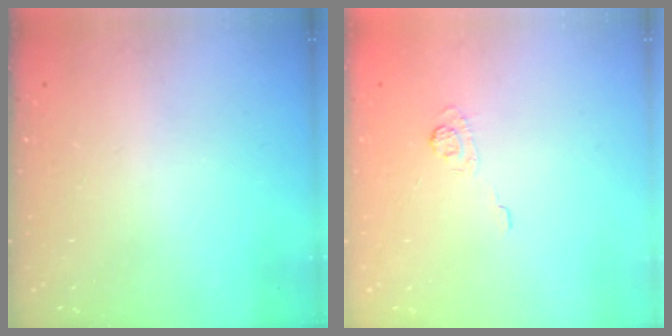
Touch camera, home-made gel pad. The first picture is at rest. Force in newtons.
{"total": 3.6, "press": 3.3, "slide": 1.5}